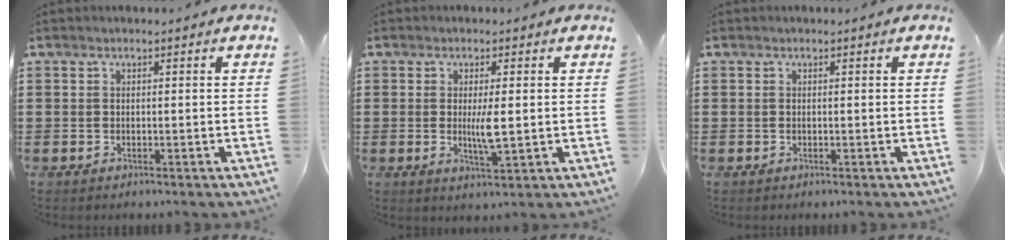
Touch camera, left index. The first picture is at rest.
{"total": 4.1, "force": [0.1, 0.6, 4.1], "torque": [-0.082, -0.006, -0.003]}
{"total": 0.0}